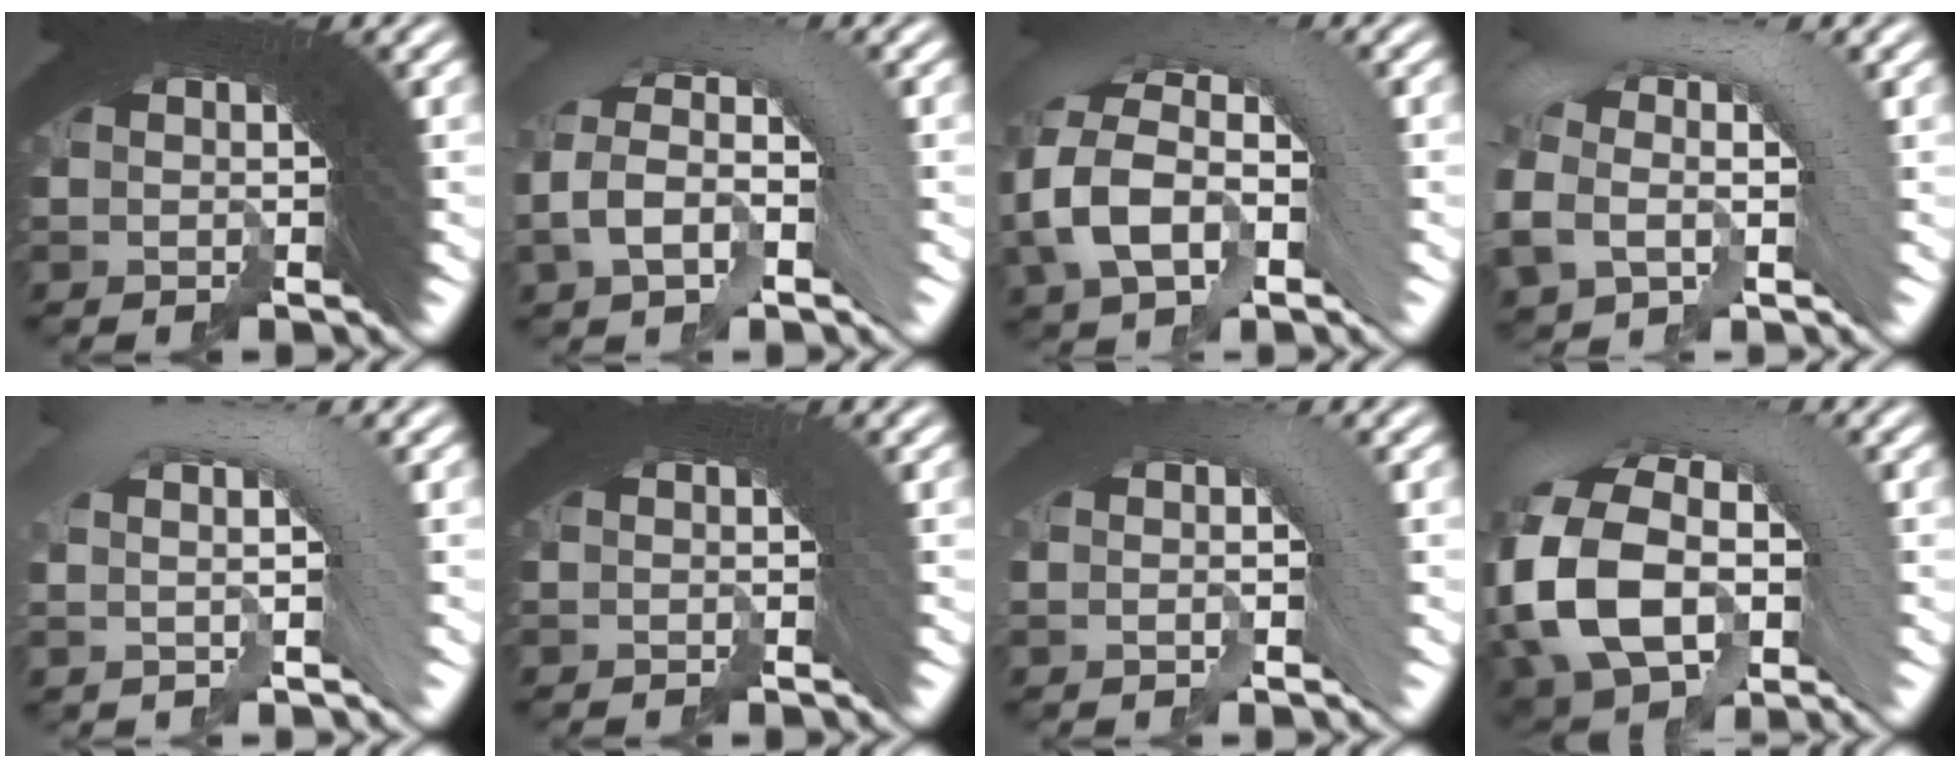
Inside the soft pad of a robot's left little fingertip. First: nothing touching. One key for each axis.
{"total": 5.2, "fx": -0.2, "fy": 2.9, "fz": 4.3, "tx": -0.051, "ty": 0.027, "tz": -0.013}
{"total": 7.4, "fx": 0.1, "fy": 4.7, "fz": 5.7, "tx": -0.089, "ty": 0.021, "tz": -0.005}
{"total": 4.3, "fx": 0.4, "fy": 2.1, "fz": 3.8, "tx": -0.057, "ty": 0.018, "tz": 0.002}
{"total": 4.3, "fx": 1.1, "fy": 1.1, "fz": 3.9, "tx": -0.035, "ty": 0.037, "tz": 0.008}
{"total": 0.6, "fx": -0.1, "fy": 0.0, "fz": 0.6, "tx": -0.001, "ty": 0.007, "tz": -0.003}
{"total": 2.3, "fx": -0.1, "fy": 0.5, "fz": 2.3, "tx": -0.011, "ty": 0.021, "tz": -0.007}
{"total": 10.1, "fx": 0.0, "fy": 6.8, "fz": 7.5, "tx": -0.141, "ty": -0.006, "tz": 0.002}